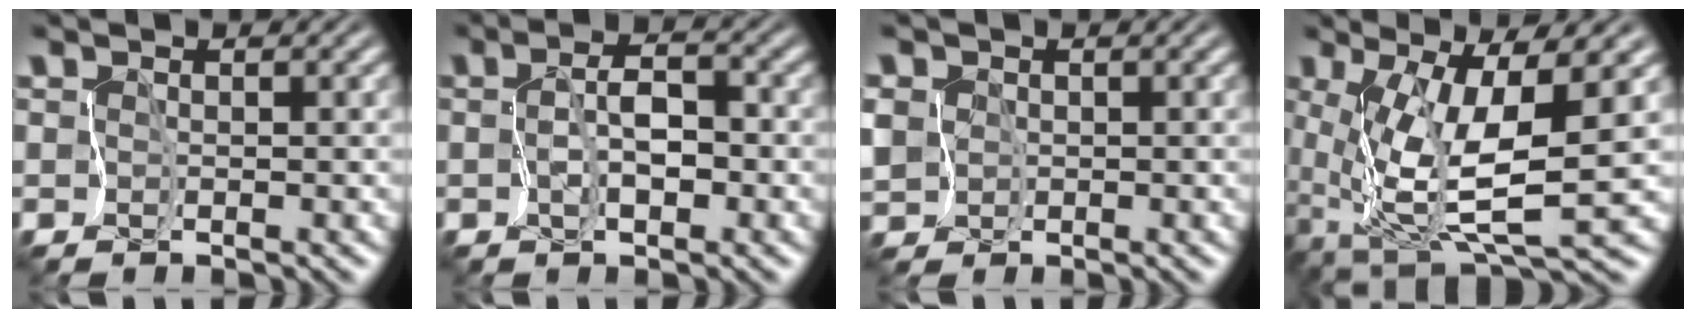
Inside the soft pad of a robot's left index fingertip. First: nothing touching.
{"total": 3.5, "force": [-0.8, 1.8, 2.8], "torque": [-0.055, -0.002, -0.014]}
{"total": 5.0, "force": [0.3, 4.6, 2.0], "torque": [-0.057, 0.012, -0.013]}
{"total": 7.9, "force": [0.3, 2.2, 7.5], "torque": [-0.157, -0.023, 0.015]}